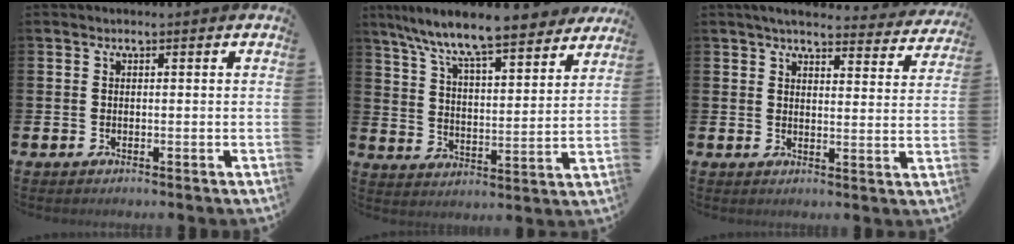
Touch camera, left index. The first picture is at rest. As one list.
[{"total": 9.8, "force": [9.0, 0.8, 3.8], "torque": [-0.106, -0.063, 0.153]}, {"total": 4.4, "force": [4.2, 0.8, 1.4], "torque": [-0.028, -0.028, 0.069]}]